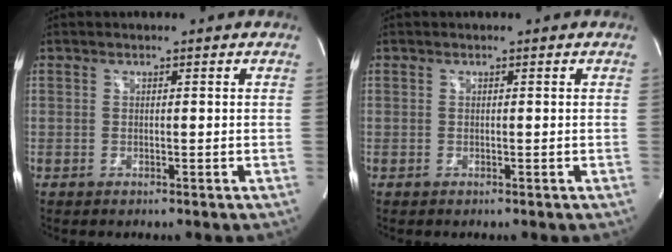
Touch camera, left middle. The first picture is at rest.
{"total": 0.0}